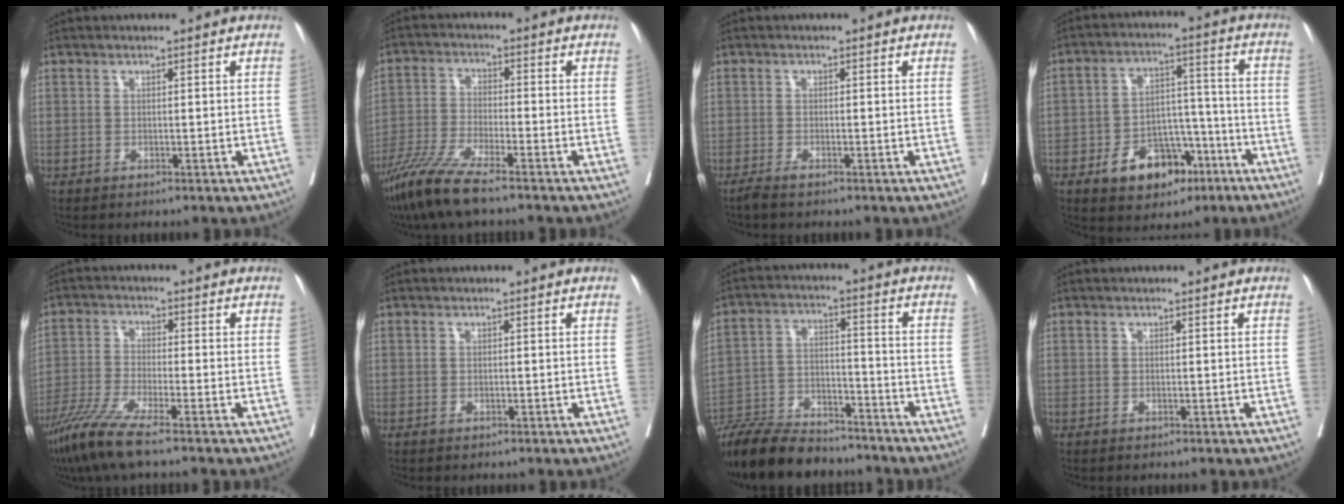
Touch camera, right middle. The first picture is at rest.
{"total": 8.7, "force": [-6.6, 0.4, 5.7], "torque": [-0.121, -0.029, -0.132]}
{"total": 1.3, "force": [-1.1, 0.0, 0.7], "torque": [-0.016, -0.003, -0.021]}
{"total": 10.6, "force": [-5.8, 6.3, 6.2], "torque": [-0.089, 0.021, -0.086]}
{"total": 7.7, "force": [-5.6, -0.1, 5.2], "torque": [-0.110, -0.027, -0.114]}
{"total": 0.0}
{"total": 15.7, "force": [-14.0, 4.0, 5.8], "torque": [-0.105, -0.004, -0.236]}
{"total": 0.0}